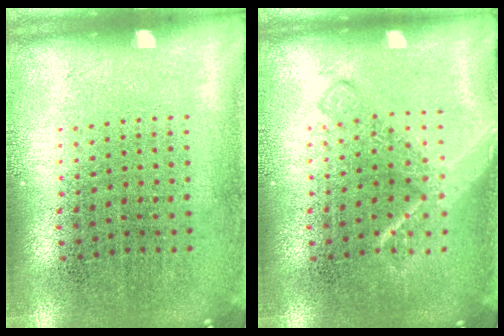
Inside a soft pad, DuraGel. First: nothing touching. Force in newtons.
{"total": 2.1, "press": 2.1, "slide": 0.3}